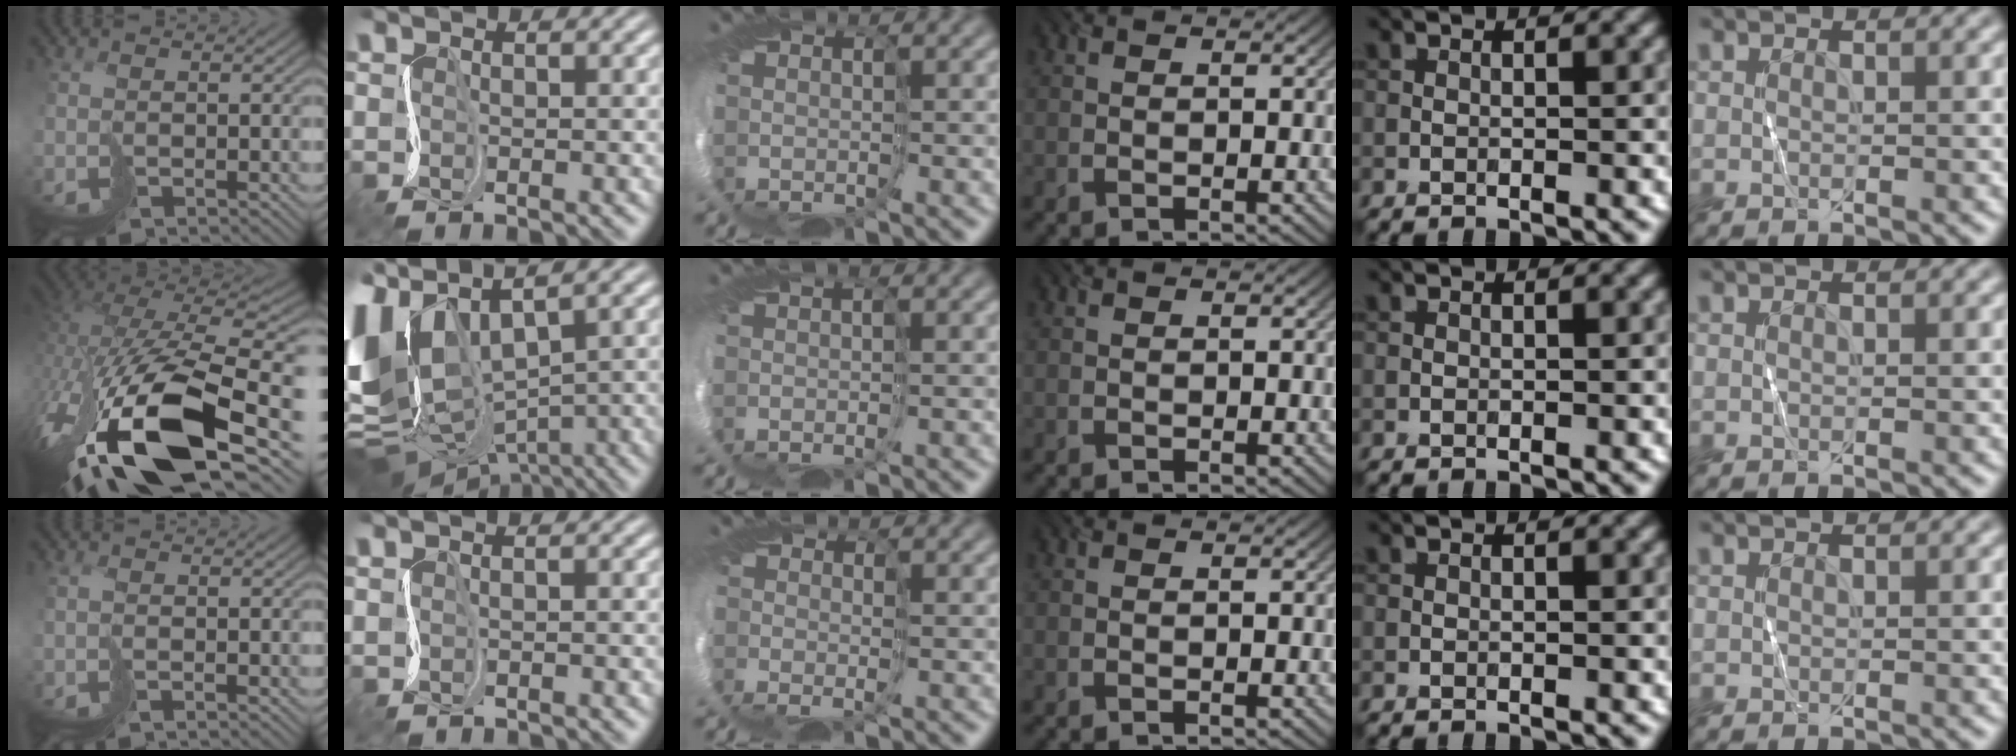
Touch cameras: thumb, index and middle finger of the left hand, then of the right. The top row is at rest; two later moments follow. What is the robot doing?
{"motion": "cut", "object": "tape"}